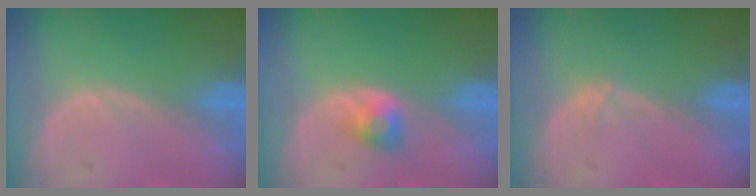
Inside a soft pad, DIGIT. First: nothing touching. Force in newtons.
{"total": 2.6, "press": 2.3, "slide": 1.1}
{"total": 0.7, "press": 0.6, "slide": 0.3}